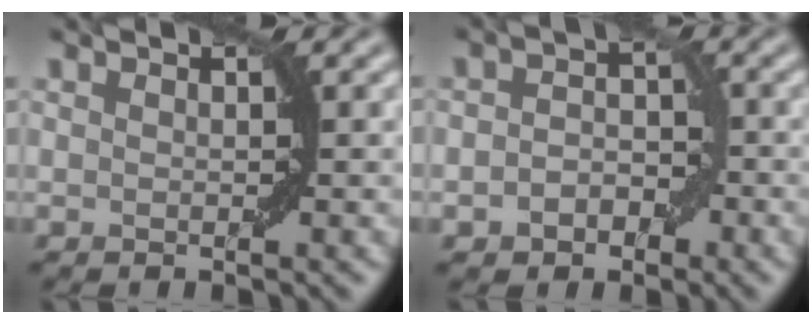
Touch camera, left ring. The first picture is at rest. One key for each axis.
{"total": 3.0, "fx": -1.2, "fy": 2.2, "fz": 1.7, "tx": -0.021, "ty": 0.003, "tz": -0.022}